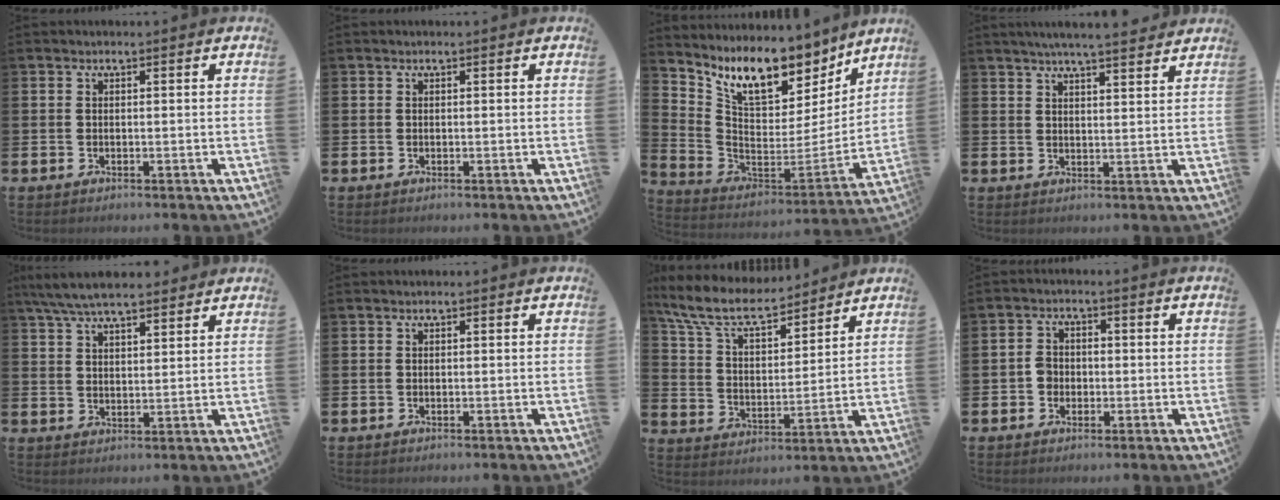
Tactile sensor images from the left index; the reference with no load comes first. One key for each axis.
{"total": 0.0}
{"total": 11.7, "fx": 9.6, "fy": 4.7, "fz": 4.8, "tx": -0.124, "ty": -0.063, "tz": 0.172}
{"total": 4.9, "fx": 4.8, "fy": -0.2, "fz": 1.3, "tx": -0.029, "ty": -0.021, "tz": 0.084}
{"total": 6.5, "fx": 6.0, "fy": 1.2, "fz": 2.2, "tx": -0.060, "ty": -0.015, "tz": 0.112}
{"total": 0.0}
{"total": 9.1, "fx": 8.1, "fy": 2.5, "fz": 3.4, "tx": -0.100, "ty": -0.047, "tz": 0.144}
{"total": 2.4, "fx": -0.5, "fy": 2.2, "fz": 0.9, "tx": -0.007, "ty": 0.003, "tz": -0.017}